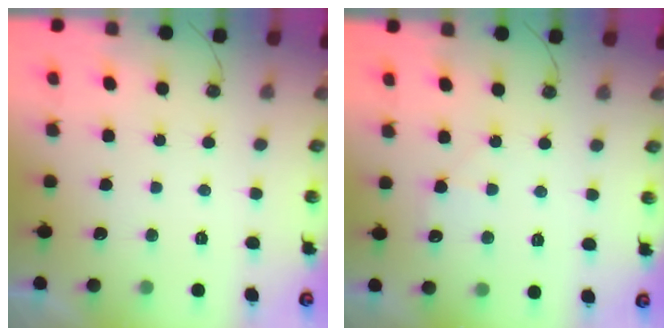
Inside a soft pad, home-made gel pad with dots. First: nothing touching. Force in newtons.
{"total": 6.5, "press": 6.5, "slide": 0.8}